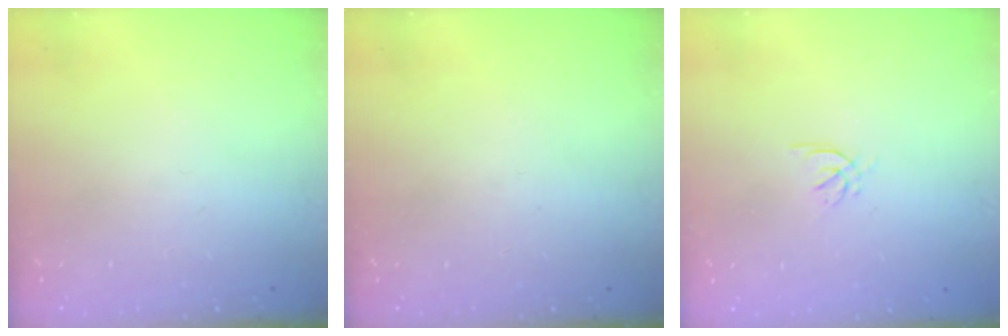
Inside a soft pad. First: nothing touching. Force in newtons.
{"total": 0.0}
{"total": 2.1, "press": 2.0, "slide": 0.6}